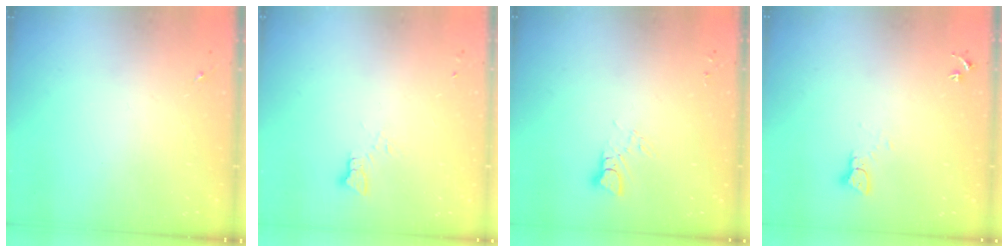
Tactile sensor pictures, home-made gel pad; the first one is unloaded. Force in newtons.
{"total": 4.1, "press": 4.0, "slide": 0.4}
{"total": 3.0, "press": 3.0, "slide": 0.3}
{"total": 2.1, "press": 2.1, "slide": 0.2}